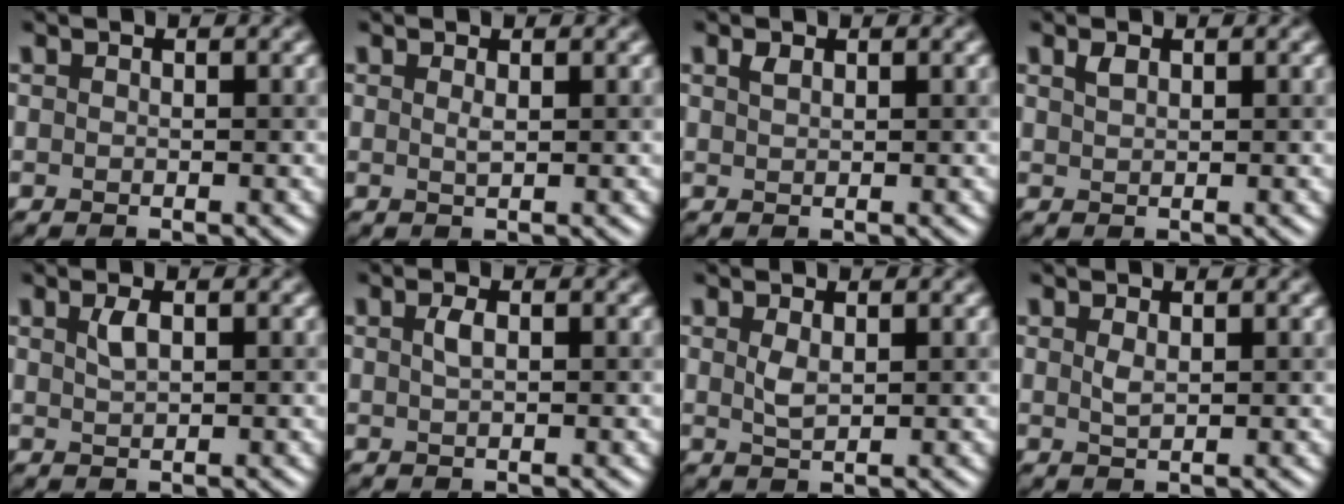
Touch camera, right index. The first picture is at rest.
{"total": 0.6, "force": [0.3, 0.0, 0.6], "torque": [-0.012, 0.001, 0.005]}
{"total": 0.9, "force": [0.6, 0.3, 0.5], "torque": [-0.013, 0.001, 0.014]}
{"total": 1.0, "force": [0.7, 0.4, 0.6], "torque": [-0.015, 0.002, 0.014]}
{"total": 1.3, "force": [0.6, 0.4, 1.1], "torque": [-0.025, 0.003, 0.014]}
{"total": 1.1, "force": [0.4, 0.3, 1.0], "torque": [-0.022, 0.004, 0.007]}
{"total": 1.4, "force": [0.5, 0.6, 1.2], "torque": [-0.030, -0.001, 0.014]}
{"total": 1.0, "force": [0.4, 0.4, 0.9], "torque": [-0.023, 0.001, 0.010]}